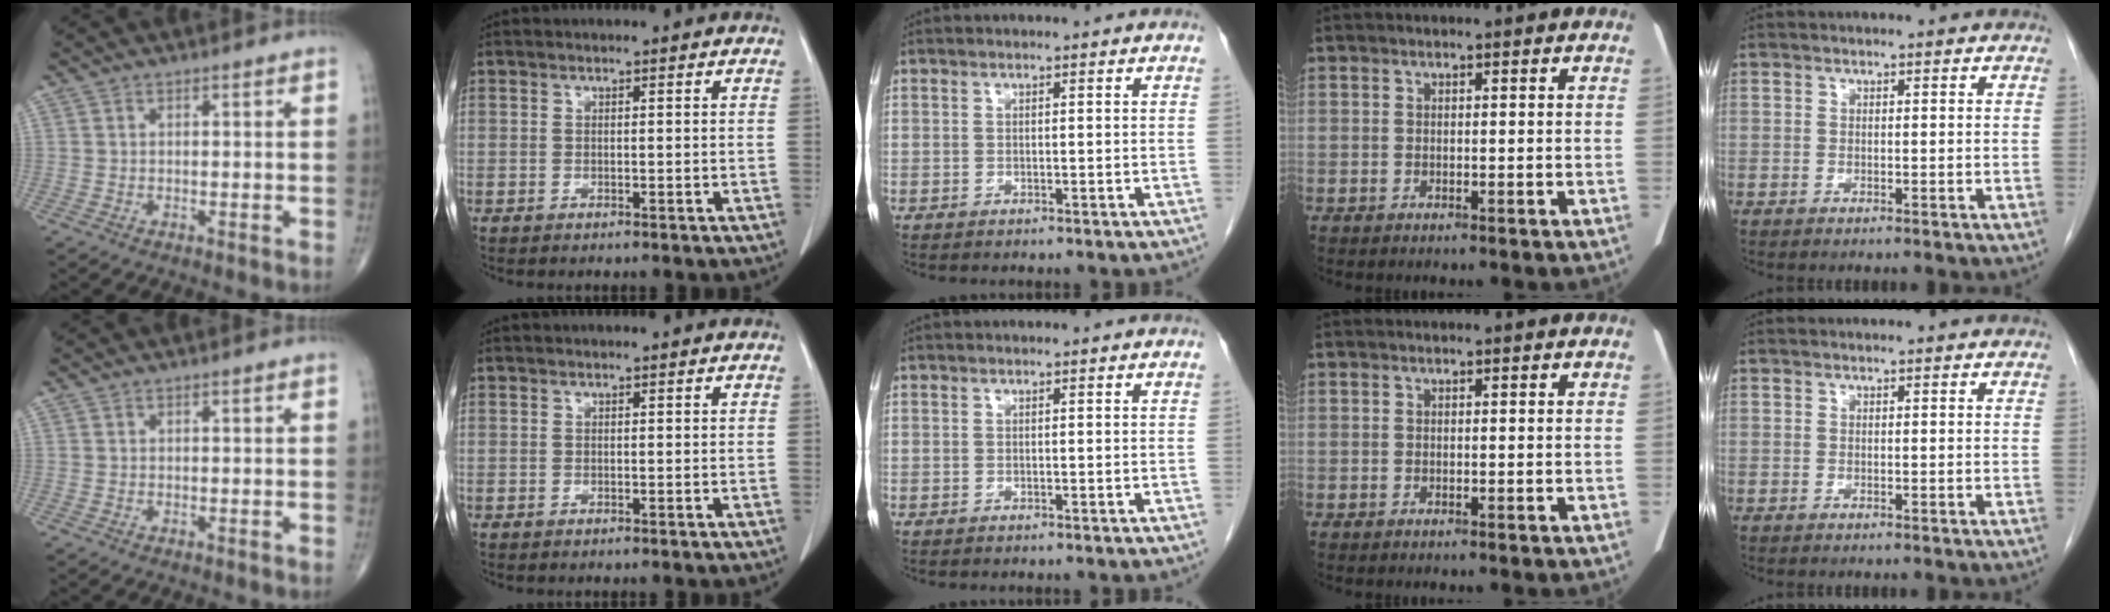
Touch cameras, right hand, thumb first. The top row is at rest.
{}